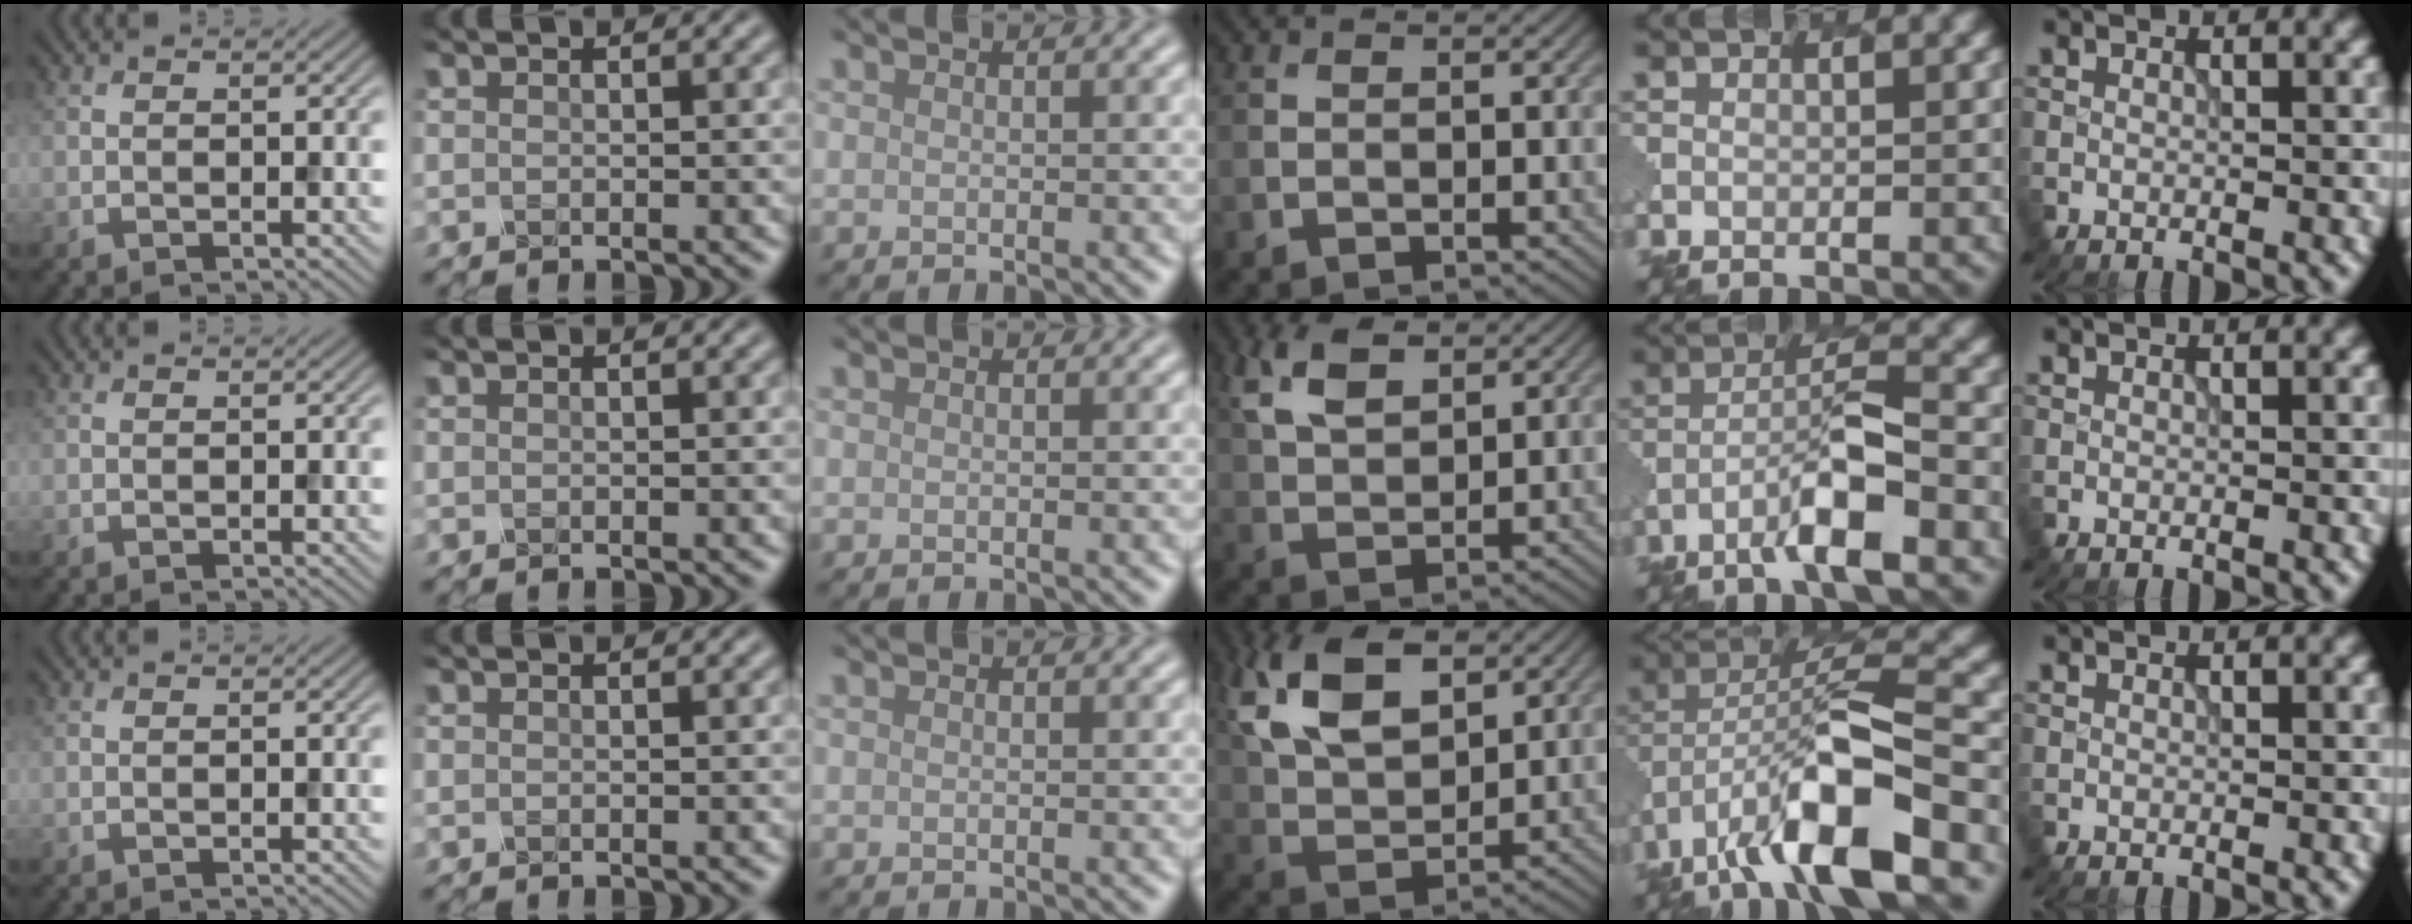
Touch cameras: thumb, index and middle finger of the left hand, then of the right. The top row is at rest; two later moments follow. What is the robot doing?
{"motion": "insert", "object": "pen bag"}